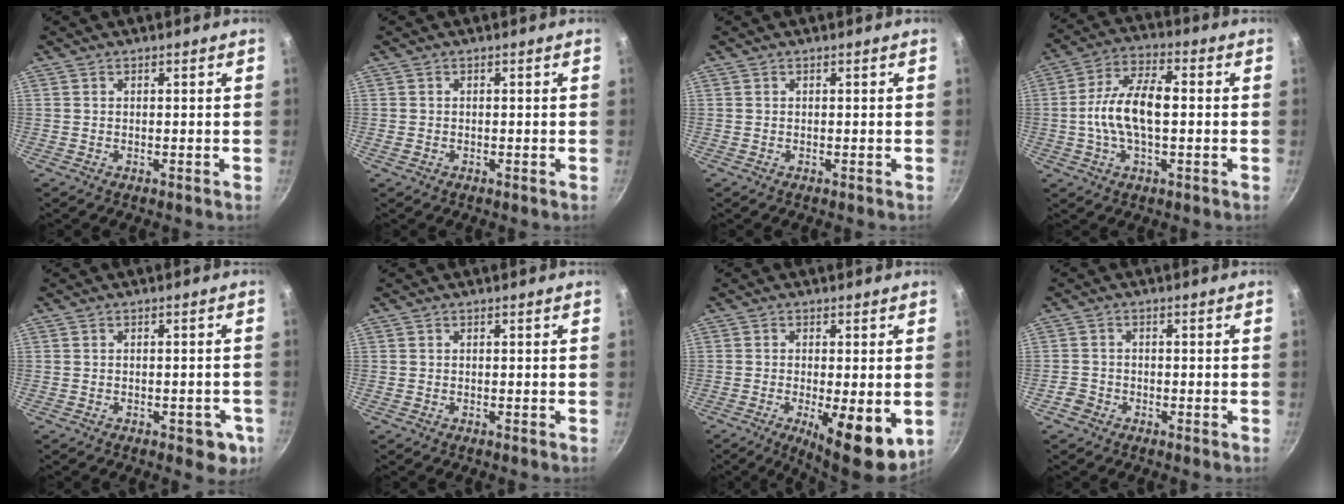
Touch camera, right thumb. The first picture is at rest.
{"total": 0.8, "force": [-0.3, 0.6, 0.4], "torque": [-0.010, 0.000, -0.004]}
{"total": 0.0}
{"total": 12.1, "force": [-0.3, 5.6, 10.7], "torque": [-0.210, 0.026, -0.011]}
{"total": 4.3, "force": [-2.1, 2.1, 3.1], "torque": [-0.017, 0.010, -0.022]}
{"total": 0.0}
{"total": 12.3, "force": [-3.6, 3.8, 11.2], "torque": [-0.156, -0.022, -0.044]}
{"total": 1.9, "force": [-1.2, 1.4, 0.3], "torque": [0.000, 0.006, -0.030]}